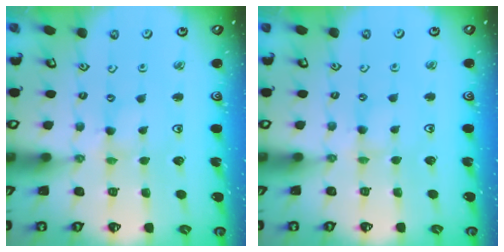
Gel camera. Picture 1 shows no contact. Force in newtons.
{"total": 1.8, "press": 1.8, "slide": 0.5}